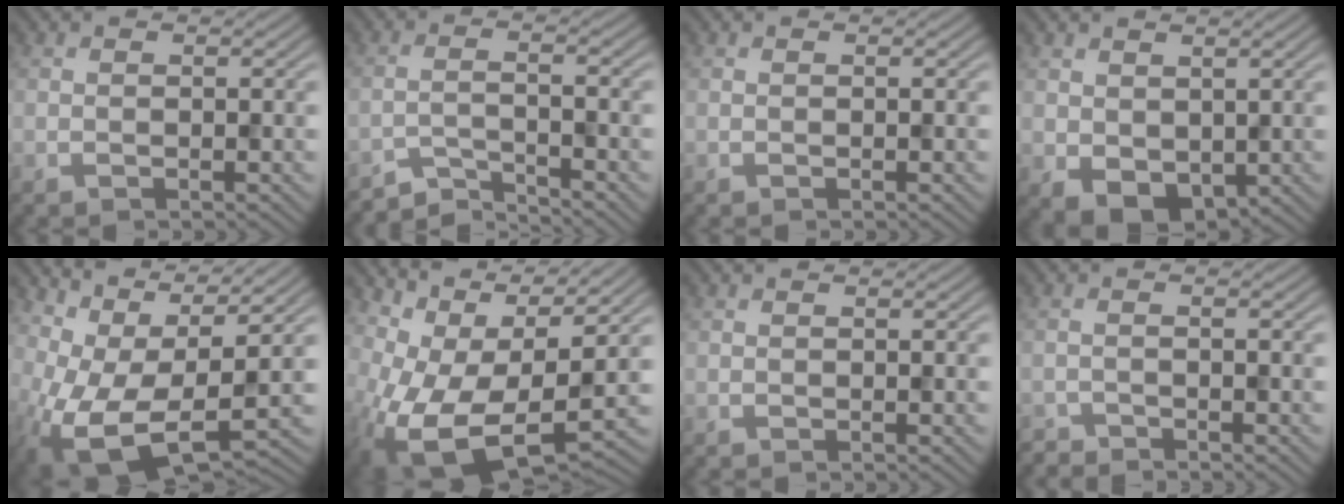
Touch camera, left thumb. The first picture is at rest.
{"total": 3.7, "force": [-3.6, 0.2, 1.0], "torque": [-0.013, 0.001, -0.078]}
{"total": 0.0}
{"total": 4.3, "force": [0.4, 3.2, 2.8], "torque": [-0.068, -0.013, 0.012]}
{"total": 12.0, "force": [0.8, 6.0, 10.3], "torque": [-0.214, -0.016, 0.023]}
{"total": 13.6, "force": [0.5, 6.7, 11.8], "torque": [-0.239, -0.025, 0.025]}
{"total": 0.0}
{"total": 1.7, "force": [-1.6, 0.1, 0.1], "torque": [0.001, -0.003, -0.035]}